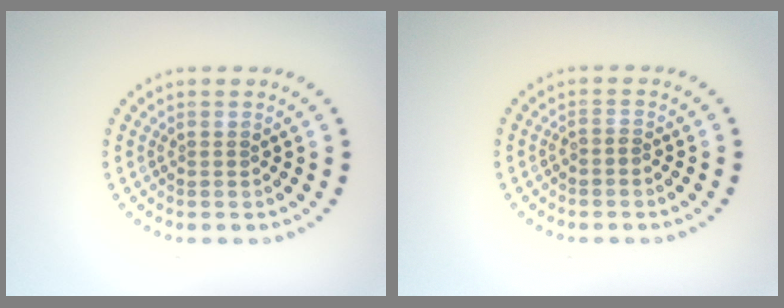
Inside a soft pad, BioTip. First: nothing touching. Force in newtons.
{"total": 0.5, "press": 0.2, "slide": 0.5}